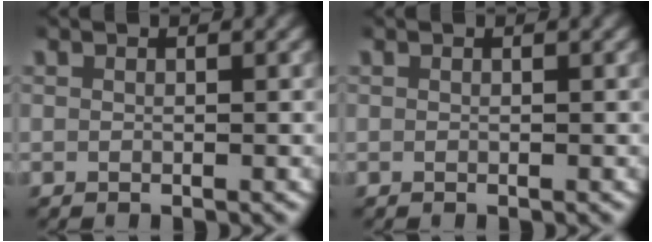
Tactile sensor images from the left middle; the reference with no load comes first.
{"total": 0.0}